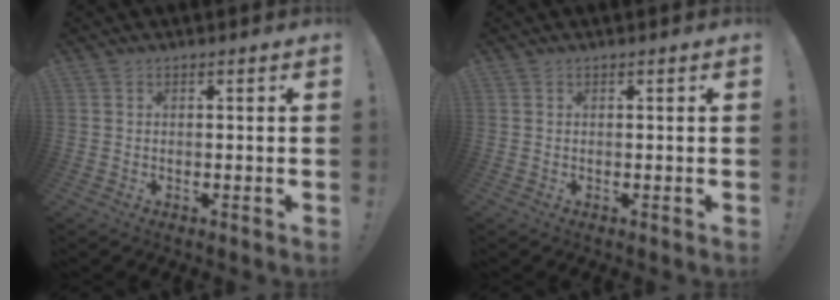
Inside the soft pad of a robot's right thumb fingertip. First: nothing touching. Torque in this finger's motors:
{"motor_torque": [0.00, 0.00, 0.00, 0.00, 0.00]}